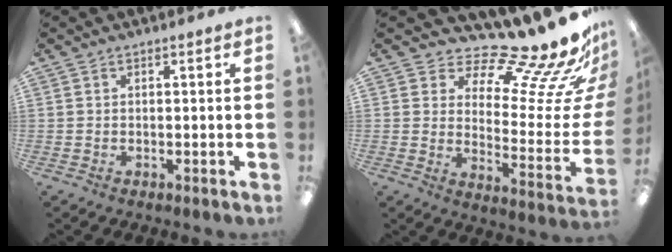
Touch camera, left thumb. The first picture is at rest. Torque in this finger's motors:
{"motor_torque": [0.22, 0.14, -0.37, -0.07, 0.00]}